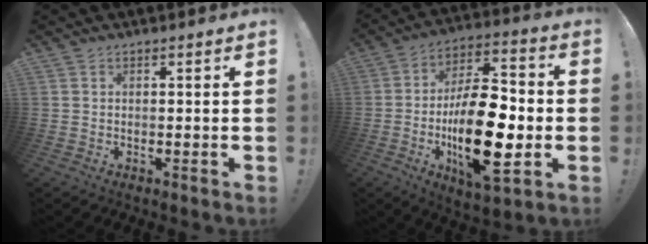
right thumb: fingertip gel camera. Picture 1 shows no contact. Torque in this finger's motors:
{"motor_torque": [0.65, 1.47, 1.55, -1.23, 0.78]}